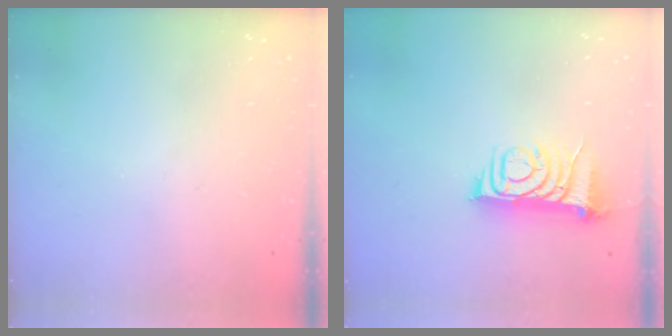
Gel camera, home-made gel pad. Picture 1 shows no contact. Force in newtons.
{"total": 8.1, "press": 8.0, "slide": 1.0}